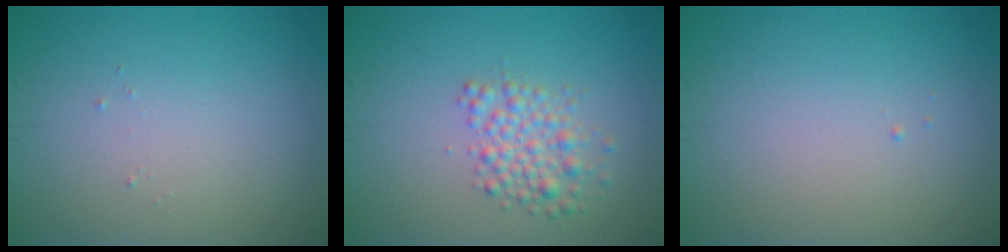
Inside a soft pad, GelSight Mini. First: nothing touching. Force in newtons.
{"total": 2.9, "press": 2.9, "slide": 0.1}
{"total": 0.0}